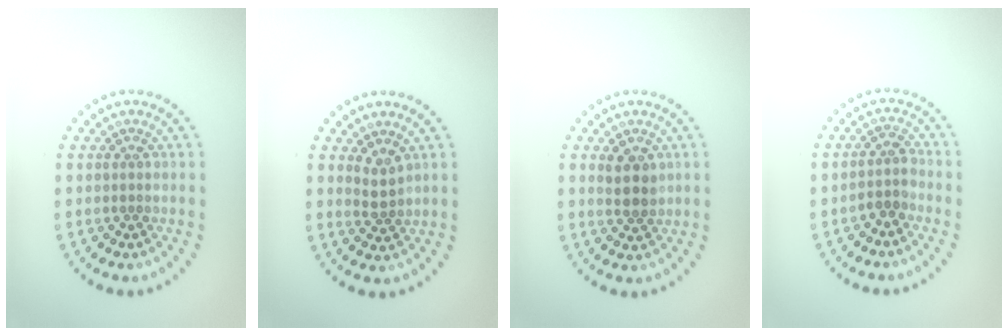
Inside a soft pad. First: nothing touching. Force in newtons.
{"total": 1.6, "press": 1.2, "slide": 1.0}
{"total": 2.3, "press": 2.2, "slide": 0.8}
{"total": 1.8, "press": 1.4, "slide": 1.1}